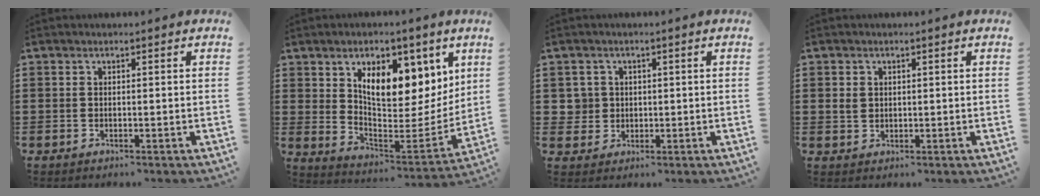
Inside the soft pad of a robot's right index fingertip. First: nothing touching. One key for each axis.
{"total": 10.3, "fx": 6.4, "fy": 5.2, "fz": 6.1, "tx": -0.103, "ty": -0.036, "tz": 0.108}
{"total": 3.0, "fx": 0.4, "fy": 2.9, "fz": 0.6, "tx": -0.026, "ty": 0.010, "tz": 0.006}
{"total": 1.7, "fx": 0.5, "fy": 1.4, "fz": 0.8, "tx": -0.019, "ty": 0.006, "tz": 0.009}